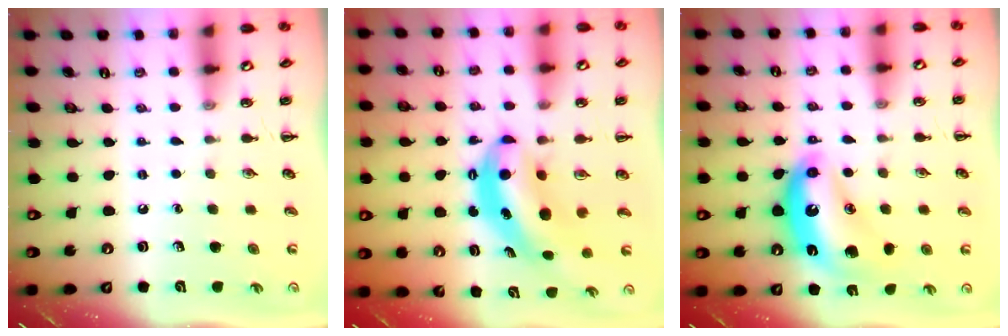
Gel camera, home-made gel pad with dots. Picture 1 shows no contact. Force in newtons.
{"total": 7.4, "press": 7.2, "slide": 1.7}
{"total": 15.3, "press": 15.3, "slide": 1.3}